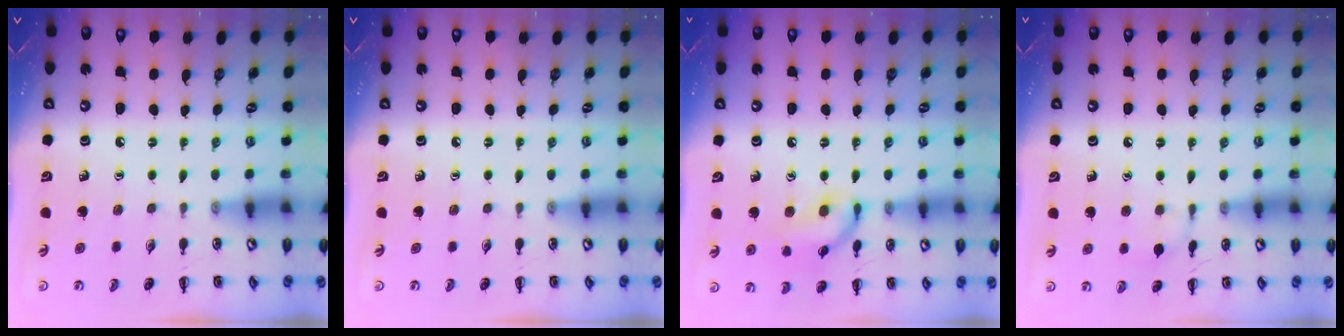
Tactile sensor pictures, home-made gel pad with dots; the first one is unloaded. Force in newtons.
{"total": 0.0}
{"total": 13.0, "press": 13.0, "slide": 0.9}
{"total": 6.2, "press": 5.9, "slide": 1.9}